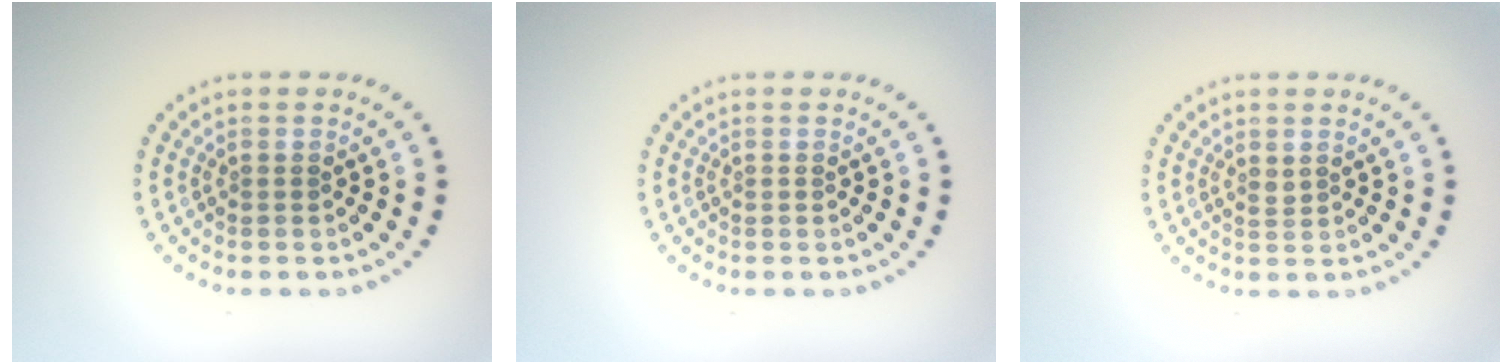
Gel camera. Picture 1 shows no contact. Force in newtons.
{"total": 0.0}
{"total": 0.7, "press": 0.6, "slide": 0.3}